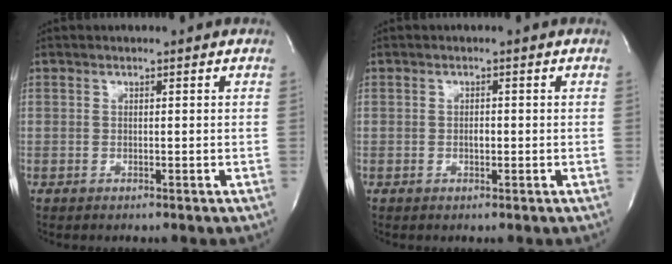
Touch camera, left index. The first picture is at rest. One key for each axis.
{"total": 1.0, "fx": -0.3, "fy": 0.5, "fz": 0.9, "tx": -0.016, "ty": 0.000, "tz": -0.004}